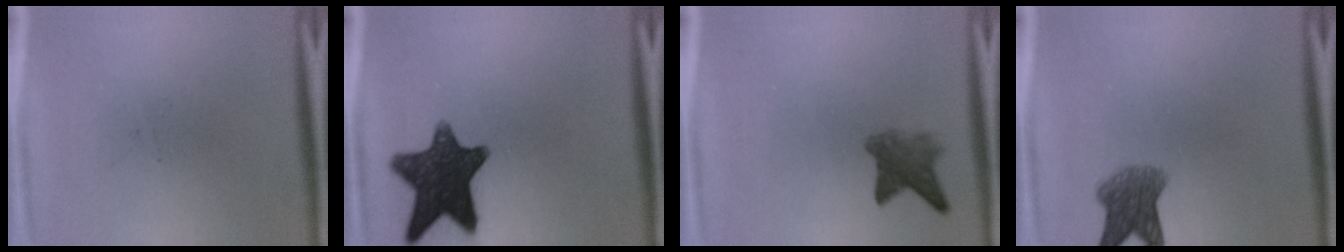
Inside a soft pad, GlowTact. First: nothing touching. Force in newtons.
{"total": 14.0}
{"total": 4.1}
{"total": 5.6}